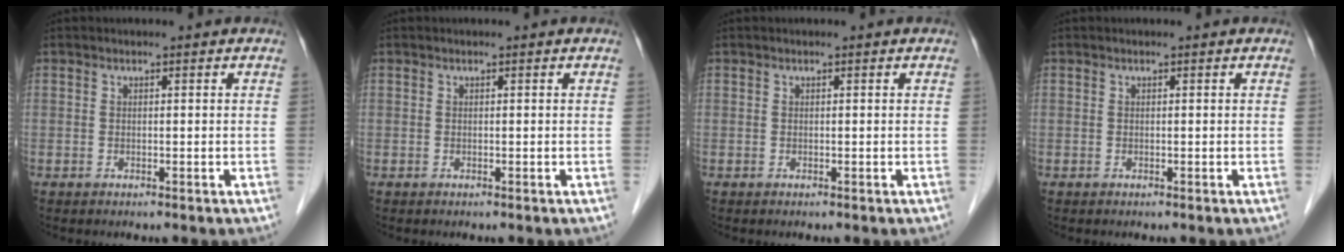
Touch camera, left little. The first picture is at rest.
{"total": 0.0}
{"total": 0.0}
{"total": 0.0}